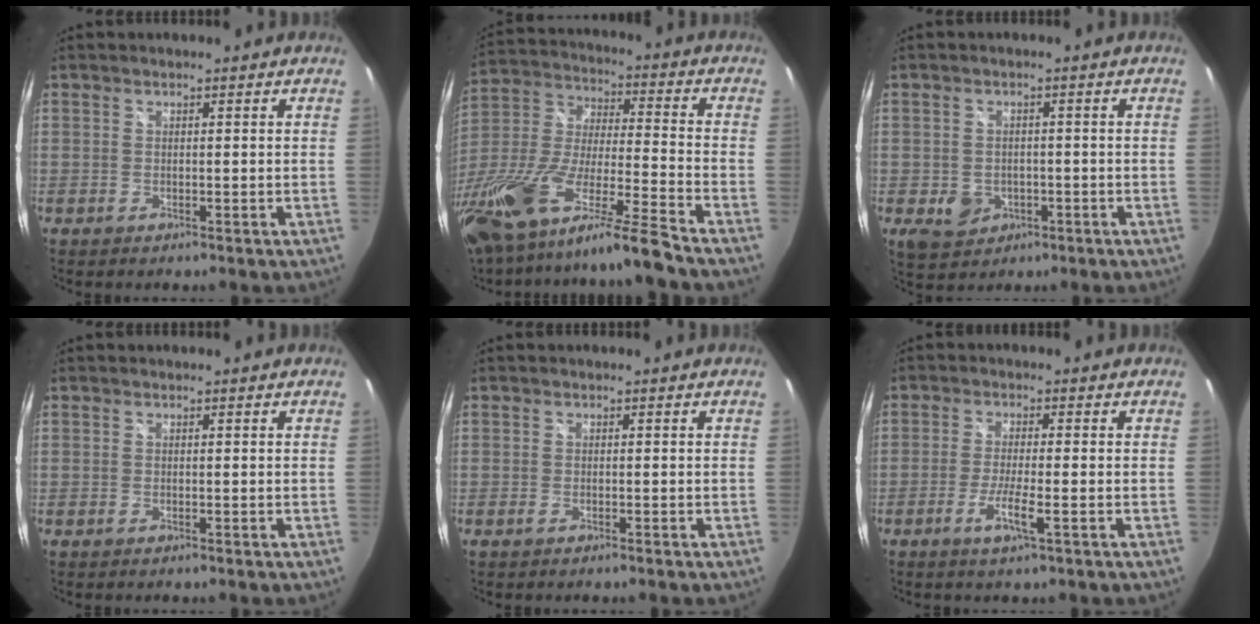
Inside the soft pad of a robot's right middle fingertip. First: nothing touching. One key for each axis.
{"total": 22.7, "fx": -16.8, "fy": 0.7, "fz": 15.2, "tx": -0.286, "ty": -0.058, "tz": -0.307}
{"total": 5.9, "fx": -2.0, "fy": 4.8, "fz": 2.6, "tx": -0.060, "ty": 0.000, "tz": -0.021}
{"total": 0.0}
{"total": 0.8, "fx": -0.6, "fy": 0.2, "fz": 0.5, "tx": -0.011, "ty": -0.001, "tz": -0.013}
{"total": 4.6, "fx": -2.2, "fy": -0.1, "fz": 4.0, "tx": -0.083, "ty": -0.008, "tz": -0.044}